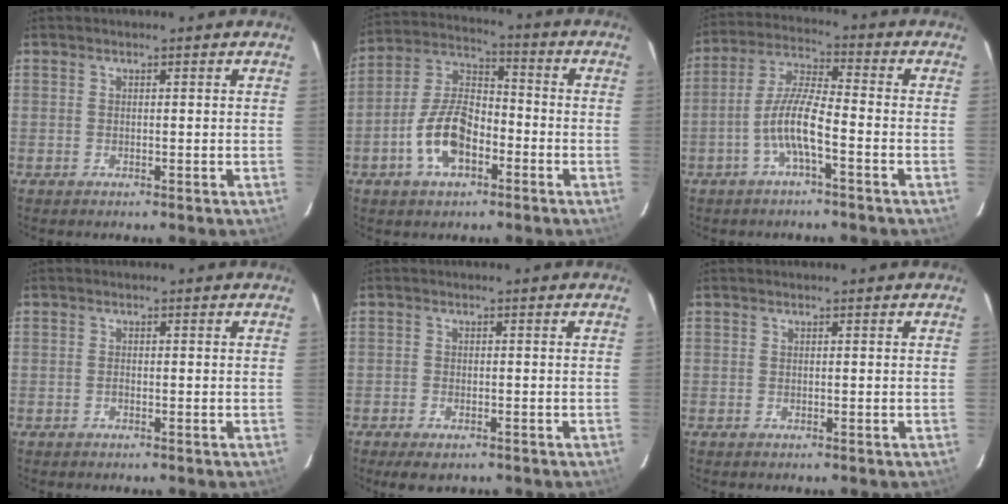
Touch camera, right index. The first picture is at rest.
{"total": 11.9, "force": [-4.9, 6.4, 8.8], "torque": [-0.179, 0.020, -0.086]}
{"total": 8.0, "force": [-3.4, 1.3, 7.2], "torque": [-0.155, 0.007, -0.066]}
{"total": 0.7, "force": [-0.4, 0.5, 0.3], "torque": [-0.004, 0.001, -0.007]}
{"total": 3.9, "force": [-2.7, 1.8, 2.2], "torque": [-0.055, -0.013, -0.046]}
{"total": 0.0}